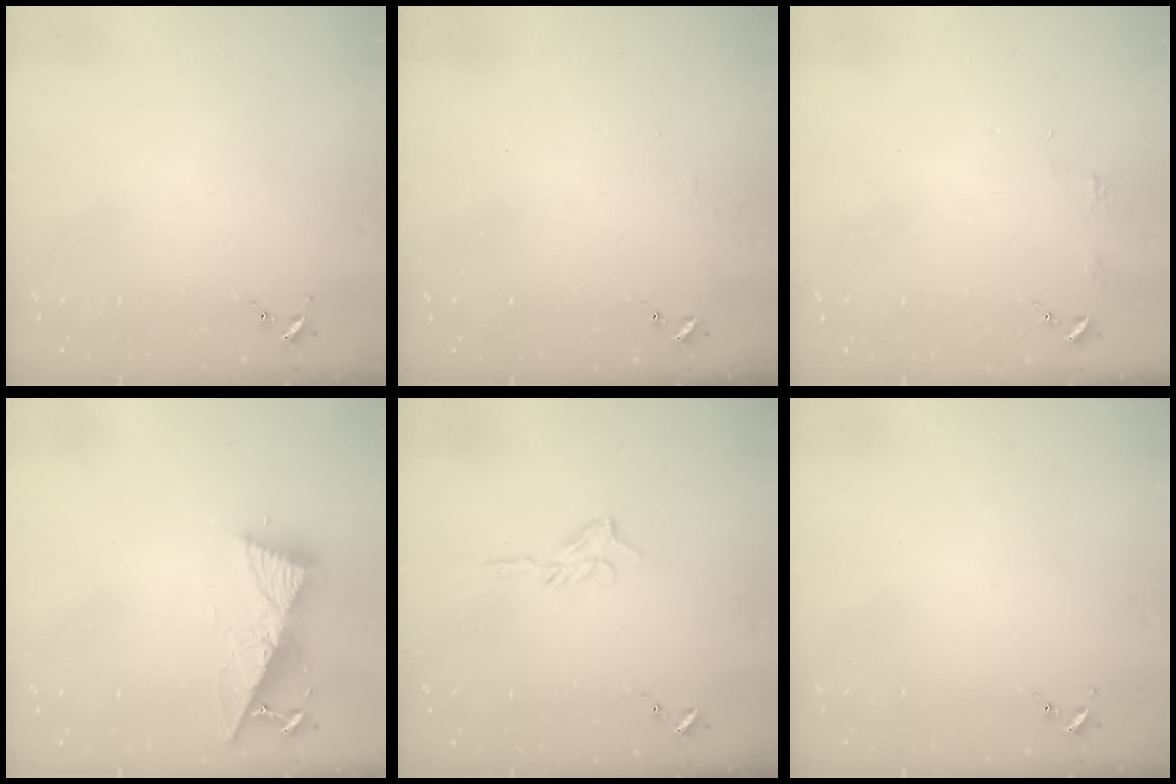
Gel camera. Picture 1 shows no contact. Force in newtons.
{"total": 3.2, "press": 3.2, "slide": 0.3}
{"total": 4.5, "press": 4.5, "slide": 0.5}
{"total": 10.6, "press": 10.5, "slide": 1.2}
{"total": 6.9, "press": 6.9, "slide": 0.7}
{"total": 0.0}